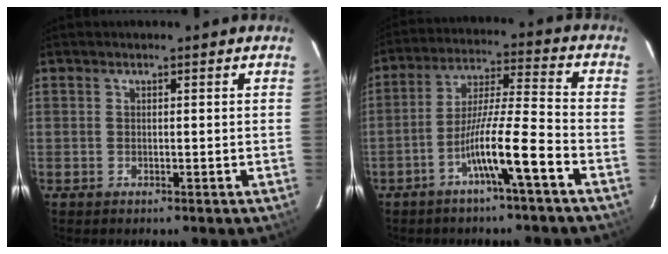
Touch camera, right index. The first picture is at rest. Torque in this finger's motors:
{"motor_torque": [1.27, -0.86, 0.78, 0.19]}